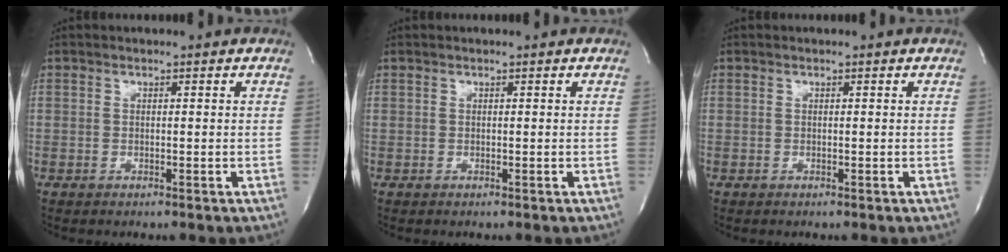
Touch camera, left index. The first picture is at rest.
{"total": 0.0}
{"total": 0.0}